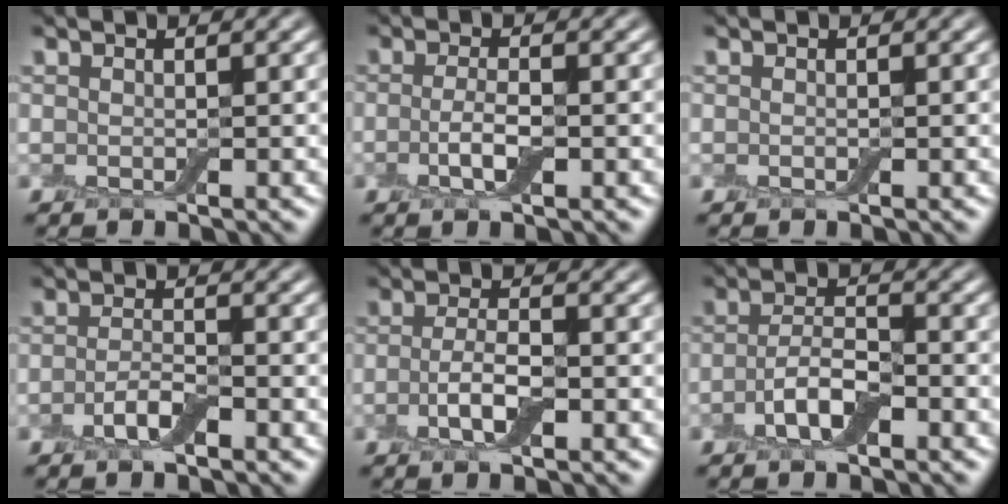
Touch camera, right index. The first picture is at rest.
{"total": 2.4, "force": [-0.6, 0.7, 2.2], "torque": [-0.047, -0.001, -0.015]}
{"total": 0.0}
{"total": 2.2, "force": [-1.1, 0.7, 1.8], "torque": [-0.036, 0.003, -0.026]}
{"total": 3.0, "force": [-0.8, 1.0, 2.7], "torque": [-0.057, -0.002, -0.019]}
{"total": 3.5, "force": [-1.4, 1.4, 2.9], "torque": [-0.062, 0.003, -0.031]}